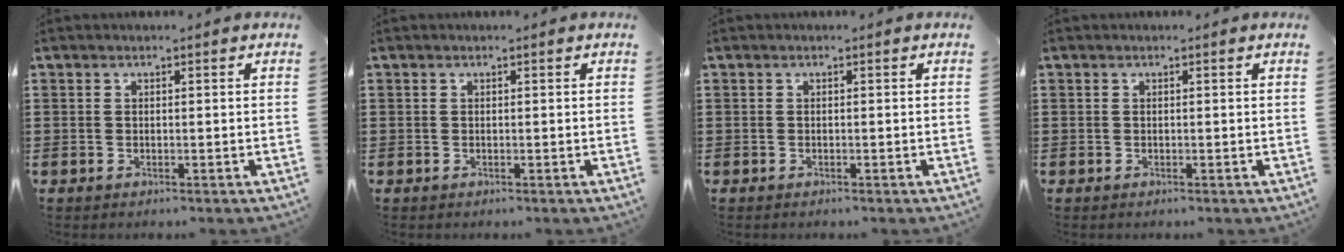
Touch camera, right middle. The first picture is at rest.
{"total": 0.0}
{"total": 0.0}
{"total": 0.0}